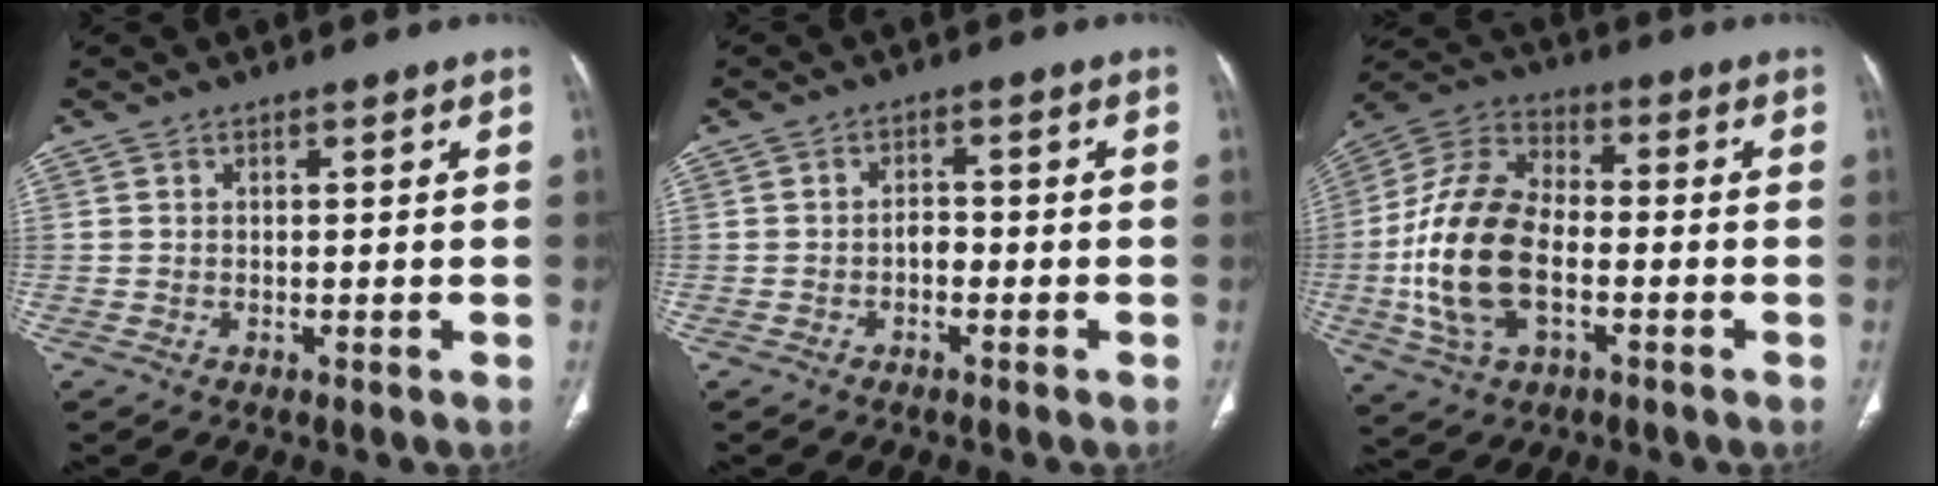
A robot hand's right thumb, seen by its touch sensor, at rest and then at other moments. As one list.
[{"total": 2.2, "force": [-0.9, 1.4, 1.4], "torque": [-0.014, 0.011, -0.018]}, {"total": 18.3, "force": [-3.4, 10.6, 14.5], "torque": [-0.289, 0.024, -0.063]}]